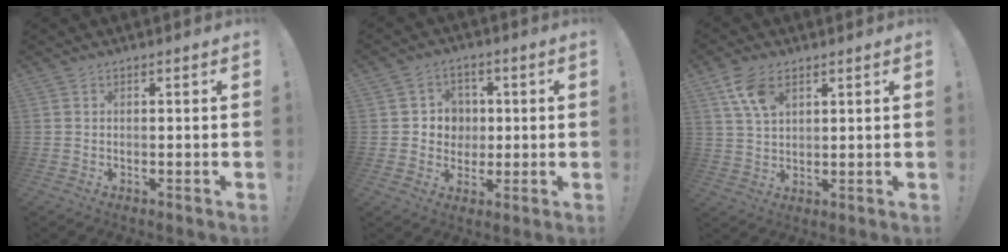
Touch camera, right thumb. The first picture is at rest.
{"total": 6.7, "force": [0.7, 6.6, 1.1], "torque": [-0.018, -0.007, 0.017]}
{"total": 8.2, "force": [4.2, 4.6, 5.4], "torque": [-0.104, -0.013, 0.080]}